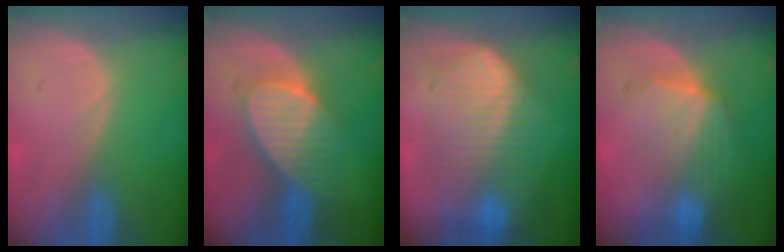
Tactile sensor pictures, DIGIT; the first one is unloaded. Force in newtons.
{"total": 7.0, "press": 7.0, "slide": 0.4}
{"total": 10.3, "press": 10.3, "slide": 0.4}
{"total": 7.0, "press": 6.9, "slide": 1.3}